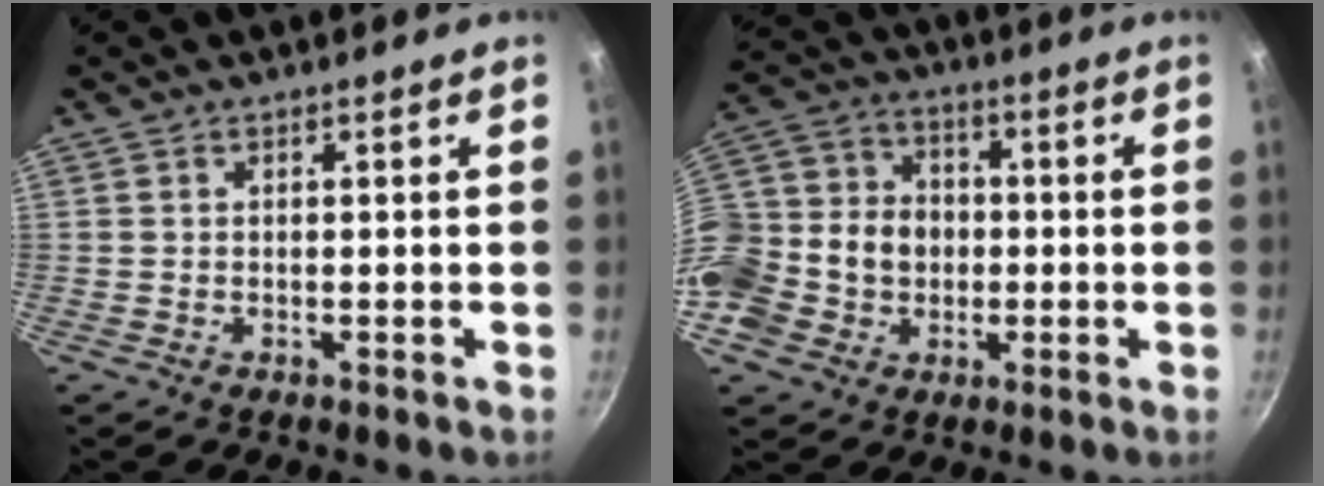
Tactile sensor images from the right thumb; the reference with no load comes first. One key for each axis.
{"total": 18.7, "fx": -3.0, "fy": 16.1, "fz": 9.0, "tx": -0.184, "ty": 0.041, "tz": -0.051}